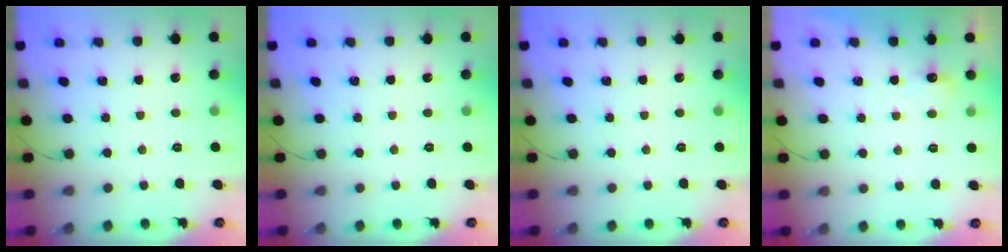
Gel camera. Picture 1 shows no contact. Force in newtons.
{"total": 0.0}
{"total": 0.0}
{"total": 3.5, "press": 3.3, "slide": 1.1}